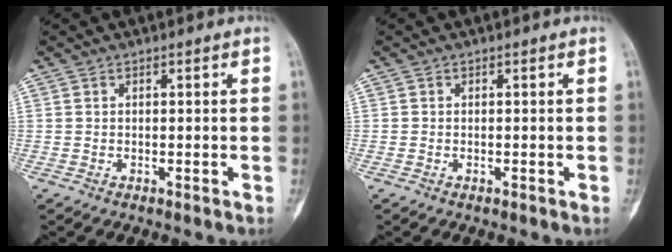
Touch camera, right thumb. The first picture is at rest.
{"total": 0.0}